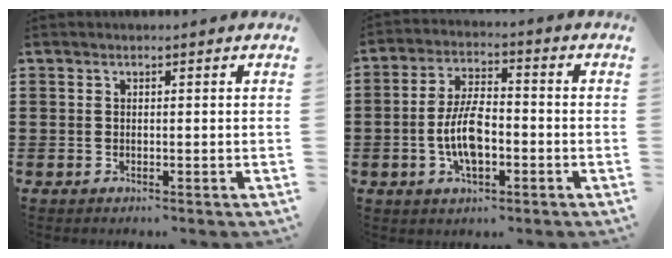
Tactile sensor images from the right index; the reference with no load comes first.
{"total": 8.1, "force": [-2.0, 3.7, 7.0], "torque": [-0.160, 0.000, -0.044]}